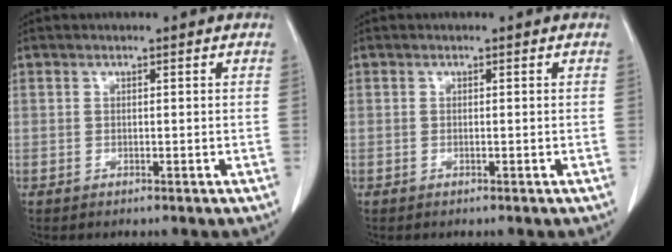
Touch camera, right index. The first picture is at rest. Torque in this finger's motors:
{"motor_torque": [0.05, -0.03, -0.02, -0.01]}